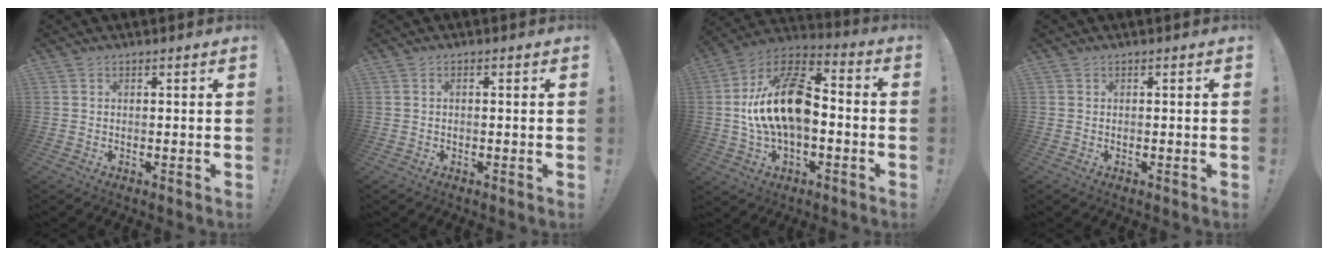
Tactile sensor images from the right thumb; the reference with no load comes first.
{"total": 0.6, "force": [-0.3, 0.1, 0.4], "torque": [-0.011, 0.000, -0.006]}
{"total": 20.3, "force": [-0.2, 11.6, 16.7], "torque": [-0.297, 0.018, 0.002]}
{"total": 0.0}